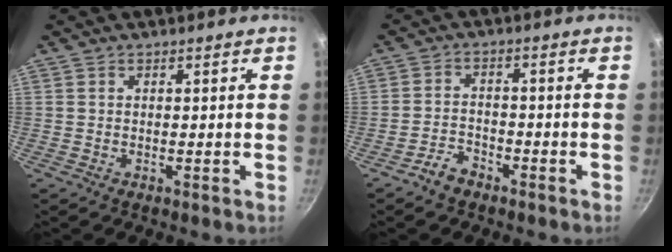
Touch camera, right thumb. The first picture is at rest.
{"total": 4.0, "force": [-3.0, 2.2, 1.5], "torque": [-0.025, 0.033, -0.056]}